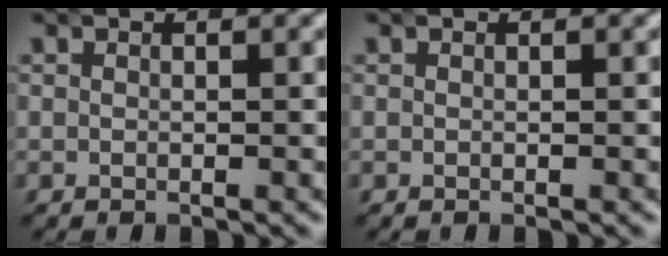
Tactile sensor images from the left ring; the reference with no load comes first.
{"total": 0.0}